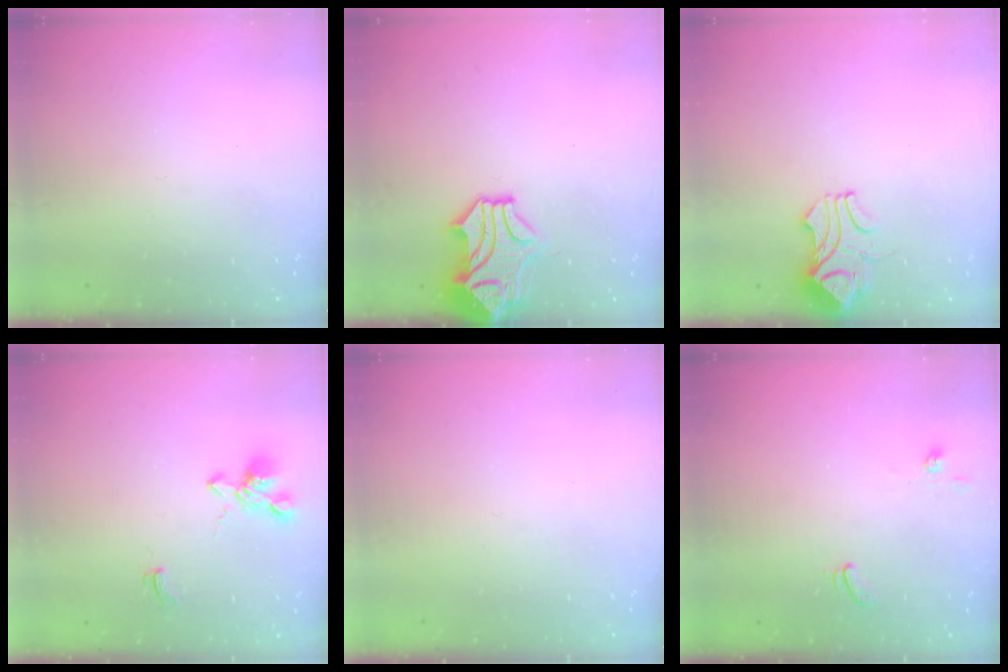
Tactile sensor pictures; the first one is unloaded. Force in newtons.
{"total": 1.5, "press": 1.2, "slide": 1.0}
{"total": 4.2, "press": 4.2, "slide": 0.4}
{"total": 1.9, "press": 1.6, "slide": 1.0}
{"total": 0.0}
{"total": 2.3, "press": 2.3, "slide": 0.4}